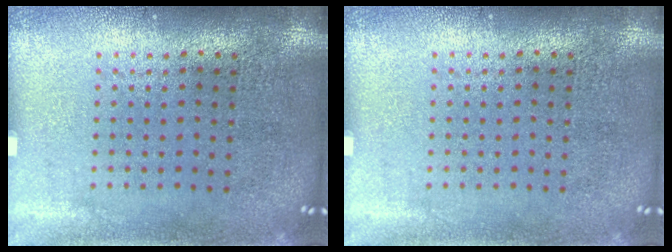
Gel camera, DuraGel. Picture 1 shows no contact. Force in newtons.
{"total": 0.0}